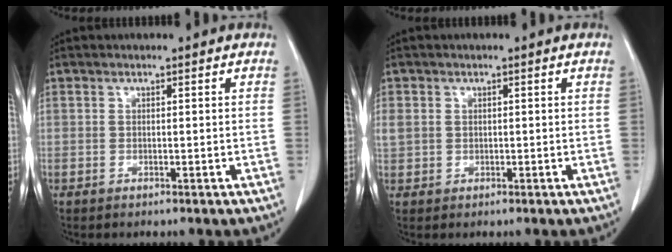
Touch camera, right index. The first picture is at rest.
{"total": 3.0, "force": [0.5, 2.7, 1.3], "torque": [-0.048, 0.016, 0.017]}